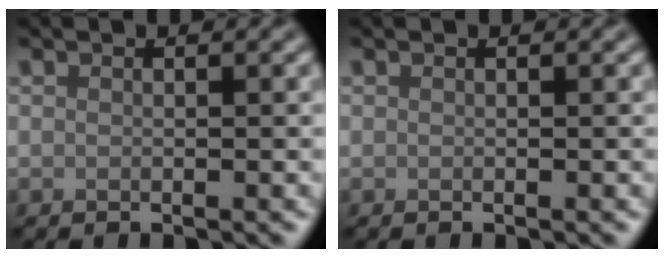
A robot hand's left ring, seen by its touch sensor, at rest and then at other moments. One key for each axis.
{"total": 0.0}